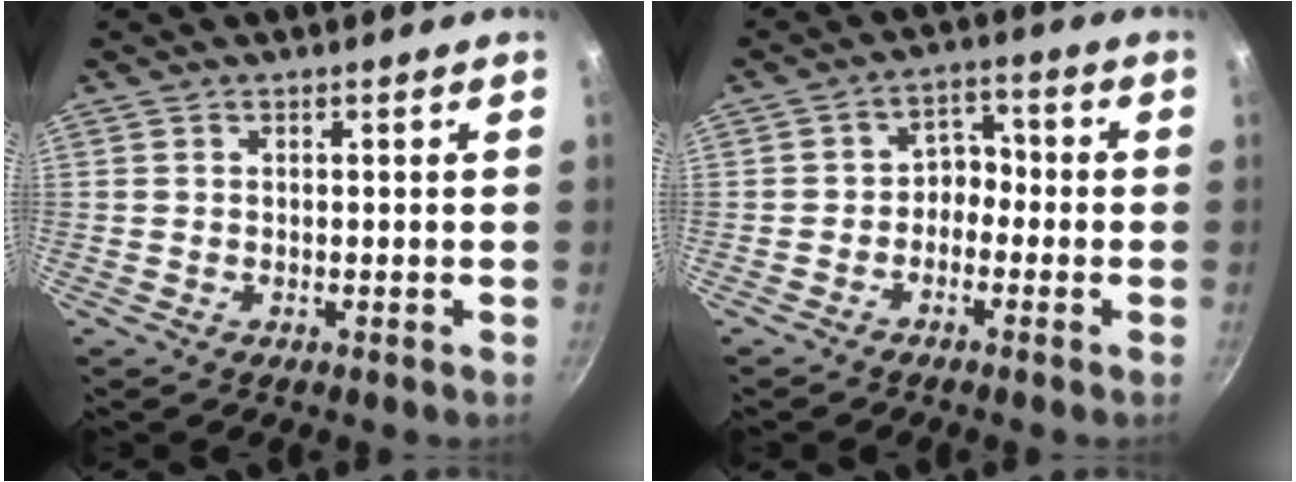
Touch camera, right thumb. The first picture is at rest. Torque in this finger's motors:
{"motor_torque": [-0.08, -0.25, -0.26, 0.13, -0.05]}